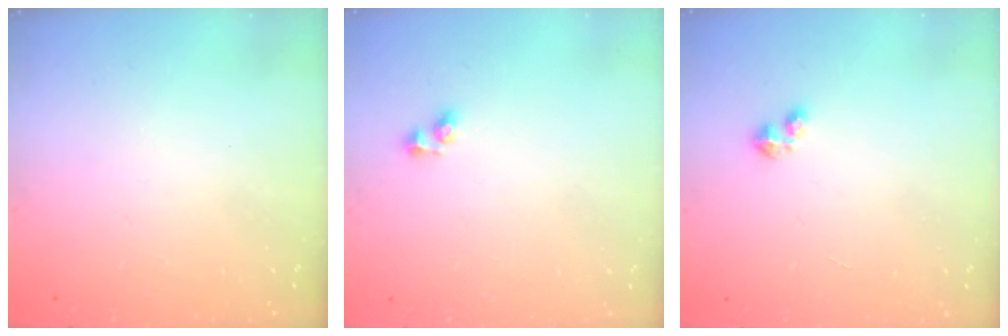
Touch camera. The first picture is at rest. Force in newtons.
{"total": 4.5, "press": 4.5, "slide": 0.4}
{"total": 2.4, "press": 2.4, "slide": 0.5}